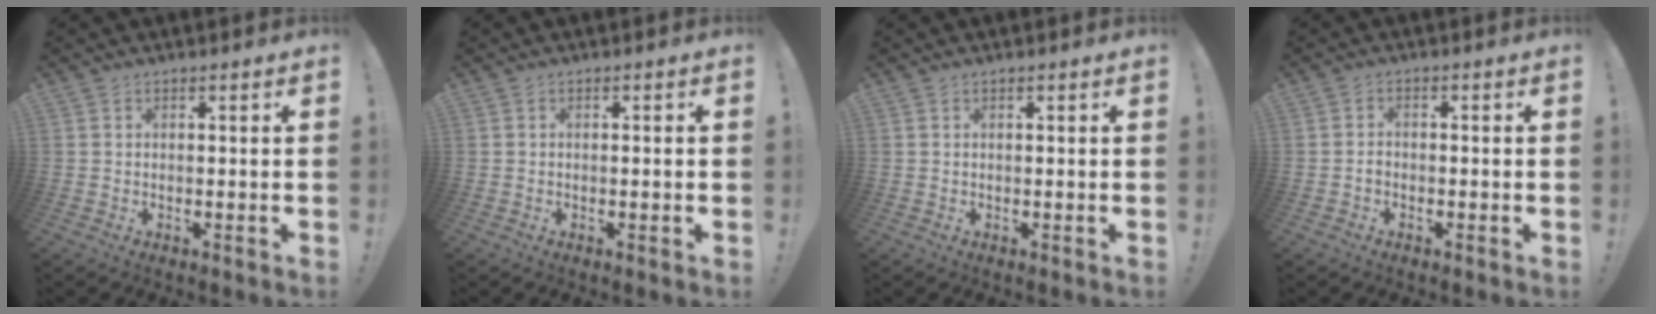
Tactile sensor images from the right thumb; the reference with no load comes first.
{"total": 1.2, "force": [-0.3, 0.2, 1.2], "torque": [-0.028, 0.005, -0.004]}
{"total": 0.0}
{"total": 1.6, "force": [-1.1, 0.9, 0.8], "torque": [-0.021, 0.009, -0.019]}